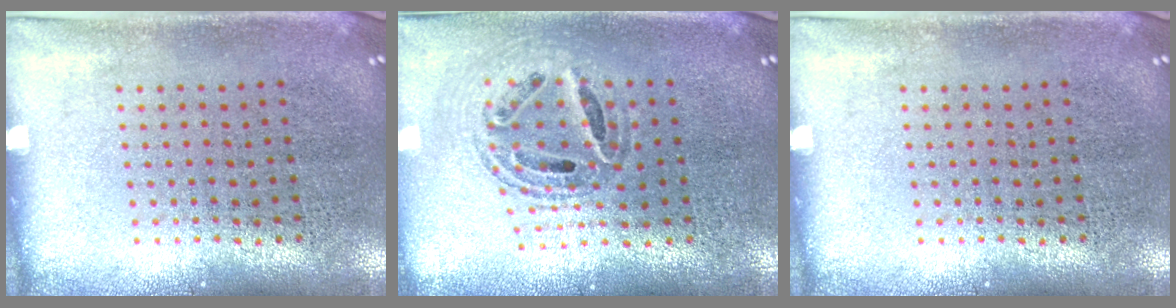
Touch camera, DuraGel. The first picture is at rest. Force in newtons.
{"total": 0.8, "press": 0.8, "slide": 0.1}
{"total": 0.0}